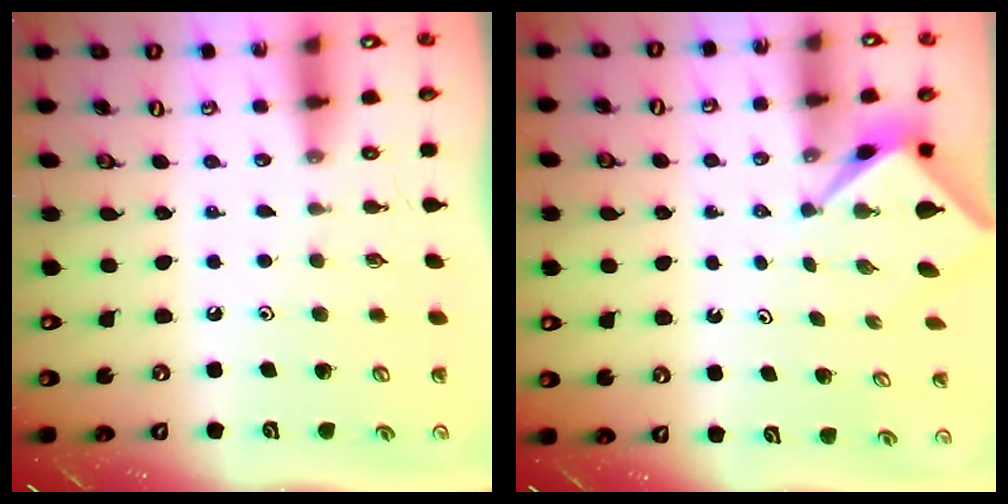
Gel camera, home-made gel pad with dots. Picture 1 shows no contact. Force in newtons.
{"total": 2.1, "press": 2.1, "slide": 0.2}